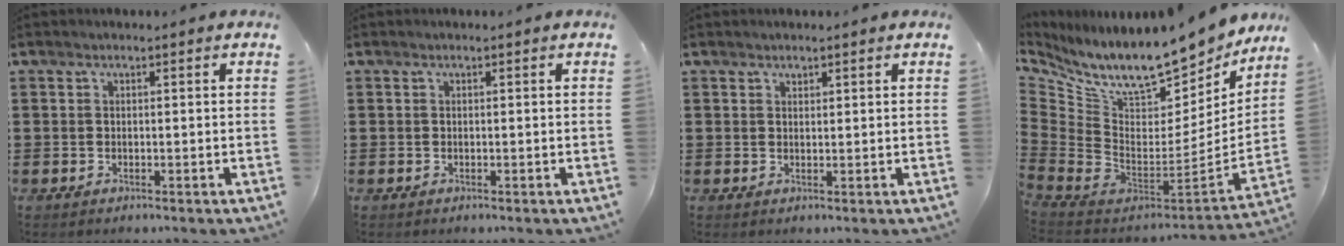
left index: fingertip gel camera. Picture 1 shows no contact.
{"total": 0.0}
{"total": 0.8, "force": [0.7, 0.3, 0.1], "torque": [-0.003, 0.000, 0.014]}
{"total": 12.0, "force": [9.8, 2.9, 6.4], "torque": [-0.141, -0.092, 0.166]}